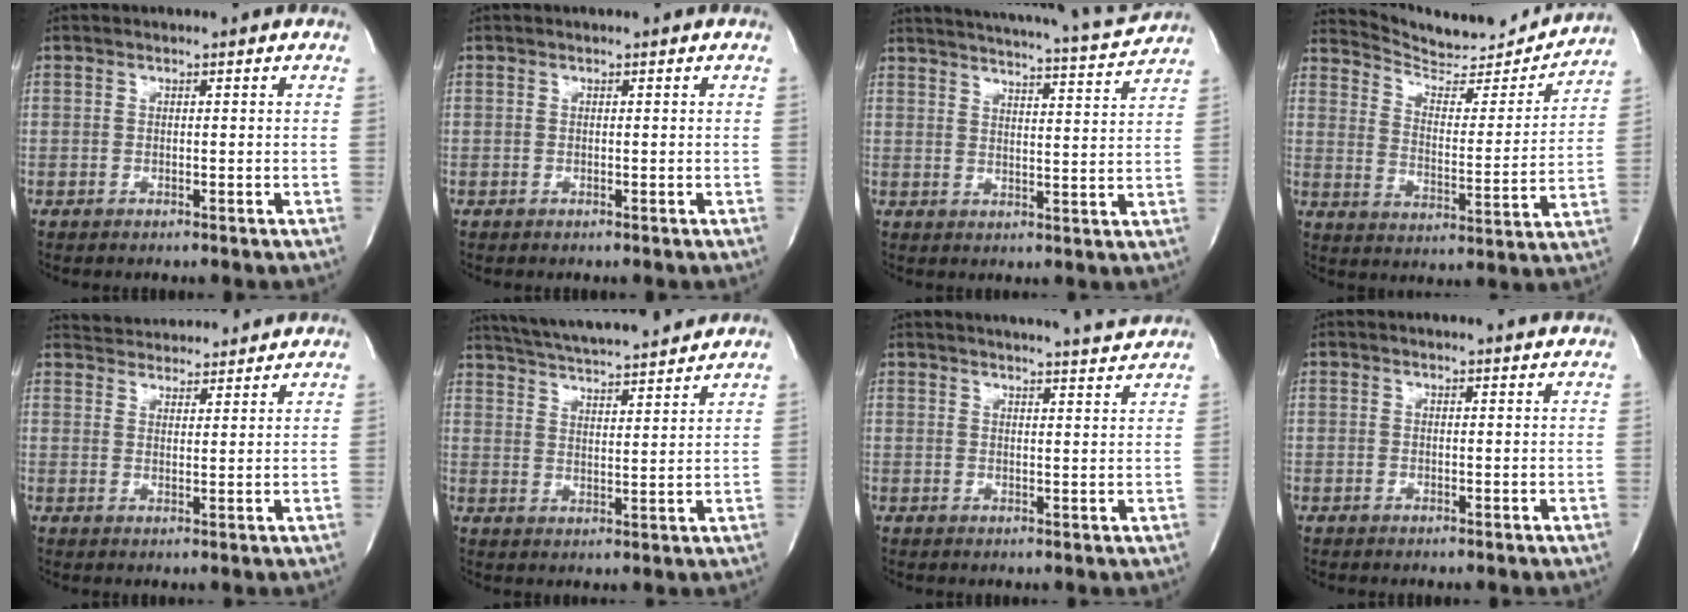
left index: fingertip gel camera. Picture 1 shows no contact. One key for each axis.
{"total": 0.0}
{"total": 16.8, "fx": 16.1, "fy": -0.4, "fz": 4.9, "tx": -0.084, "ty": -0.038, "tz": 0.208}
{"total": 15.4, "fx": 15.1, "fy": 1.9, "fz": 2.0, "tx": -0.029, "ty": -0.036, "tz": 0.214}
{"total": 9.9, "fx": 9.5, "fy": 1.8, "fz": 1.8, "tx": -0.027, "ty": 0.021, "tz": 0.133}
{"total": 16.7, "fx": 15.3, "fy": 1.1, "fz": 6.7, "tx": -0.119, "ty": 0.020, "tz": 0.229}
{"total": 11.2, "fx": 10.8, "fy": -0.4, "fz": 3.1, "tx": -0.048, "ty": -0.012, "tz": 0.128}
{"total": 2.2, "fx": 2.1, "fy": 0.0, "fz": 0.4, "tx": -0.010, "ty": 0.000, "tz": 0.018}